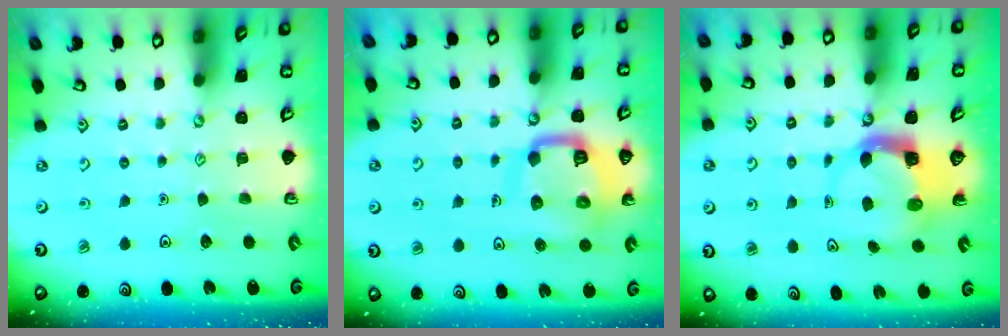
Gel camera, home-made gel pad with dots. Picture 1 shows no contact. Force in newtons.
{"total": 13.0, "press": 13.0, "slide": 1.4}
{"total": 3.8, "press": 3.8, "slide": 0.6}